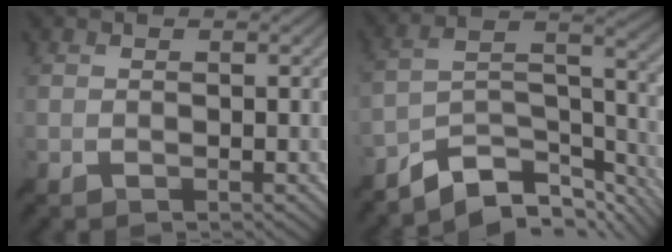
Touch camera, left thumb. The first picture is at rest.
{"total": 11.3, "force": [-8.9, 4.1, 5.7], "torque": [-0.101, 0.002, -0.156]}